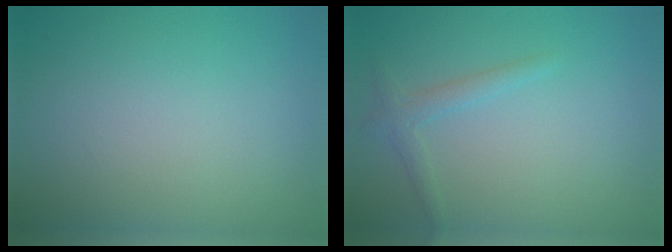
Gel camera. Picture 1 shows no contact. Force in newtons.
{"total": 1.5, "press": 1.5, "slide": 0.1}